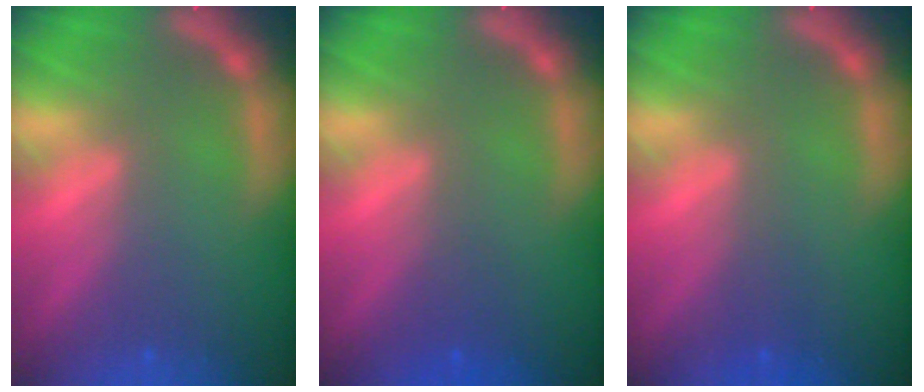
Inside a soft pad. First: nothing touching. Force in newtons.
{"total": 1.5}
{"total": 1.0}